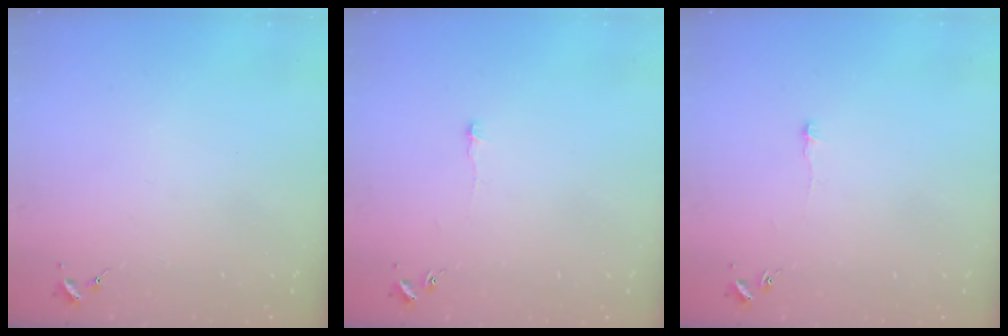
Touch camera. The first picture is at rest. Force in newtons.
{"total": 4.5, "press": 4.5, "slide": 0.4}
{"total": 4.5, "press": 4.5, "slide": 0.4}